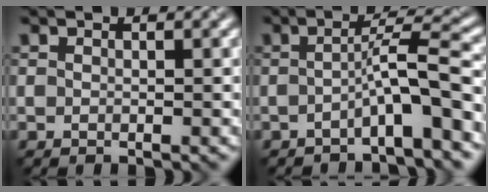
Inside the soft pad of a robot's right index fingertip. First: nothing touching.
{"total": 5.1, "force": [-1.8, 0.5, 4.8], "torque": [-0.073, 0.019, -0.042]}